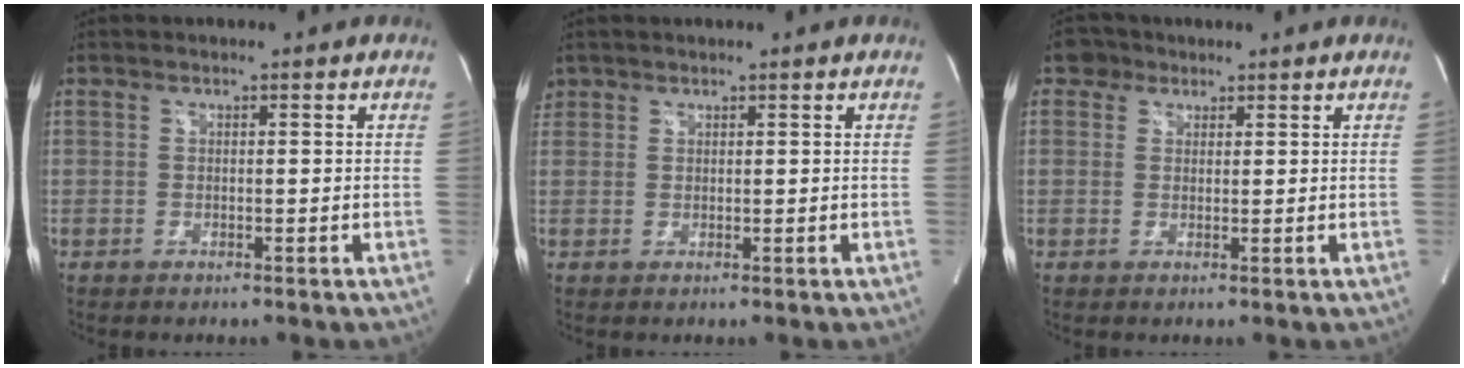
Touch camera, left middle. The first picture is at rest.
{"total": 1.7, "force": [1.2, 1.2, 0.0], "torque": [0.006, 0.012, 0.022]}
{"total": 2.8, "force": [1.6, 2.2, 0.3], "torque": [-0.004, 0.012, 0.024]}